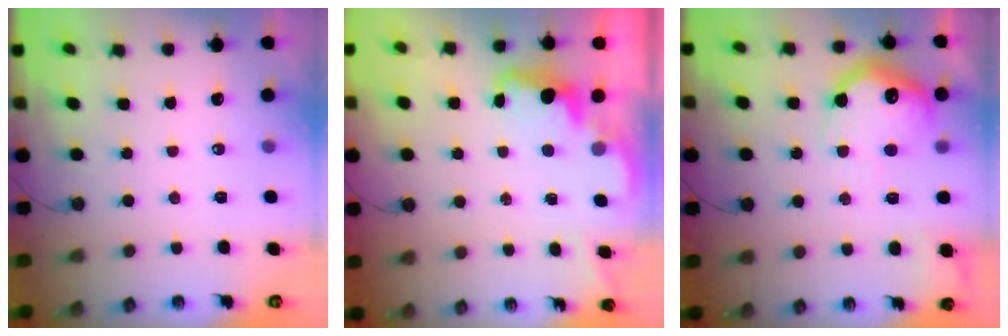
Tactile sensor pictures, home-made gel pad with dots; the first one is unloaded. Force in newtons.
{"total": 2.4, "press": 2.3, "slide": 0.7}
{"total": 20.9, "press": 20.9, "slide": 1.4}